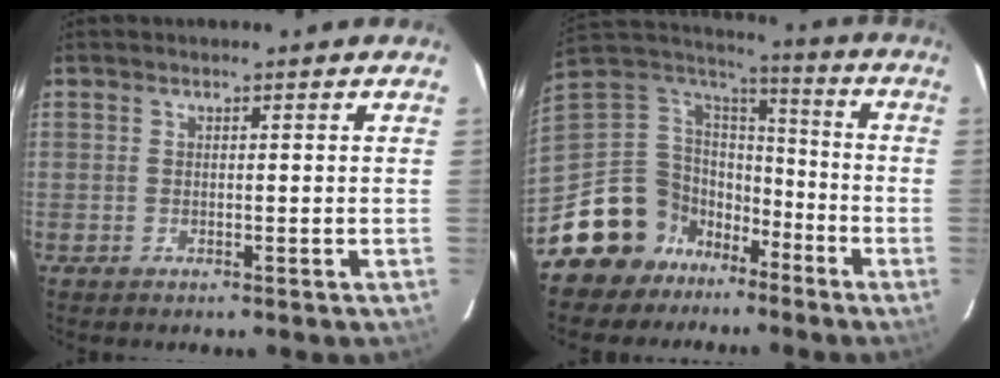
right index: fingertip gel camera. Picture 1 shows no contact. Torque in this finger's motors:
{"motor_torque": [1.07, -1.07, 0.27, 0.00]}